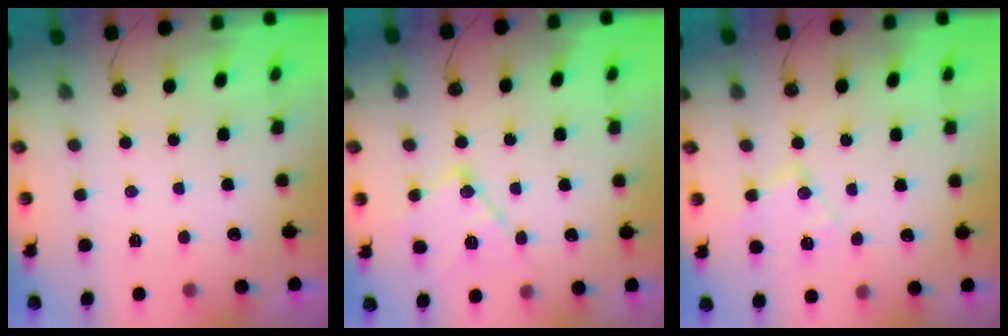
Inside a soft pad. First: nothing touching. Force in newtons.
{"total": 12.8, "press": 12.7, "slide": 0.8}
{"total": 8.6, "press": 8.6, "slide": 0.4}